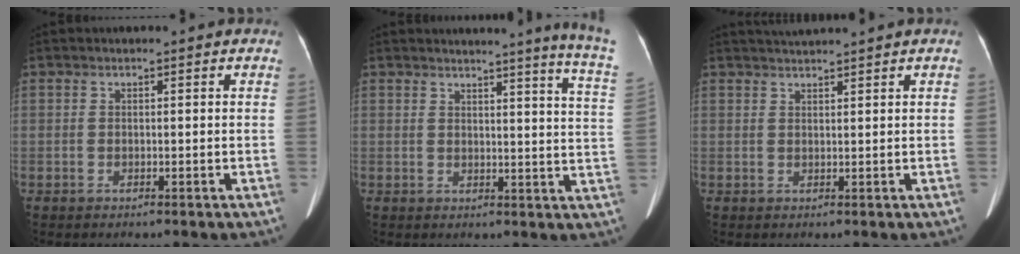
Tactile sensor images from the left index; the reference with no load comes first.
{"total": 10.8, "force": [9.6, -2.0, 4.4], "torque": [-0.050, -0.079, 0.088]}
{"total": 2.9, "force": [2.7, -1.0, 0.7], "torque": [-0.008, 0.017, 0.055]}